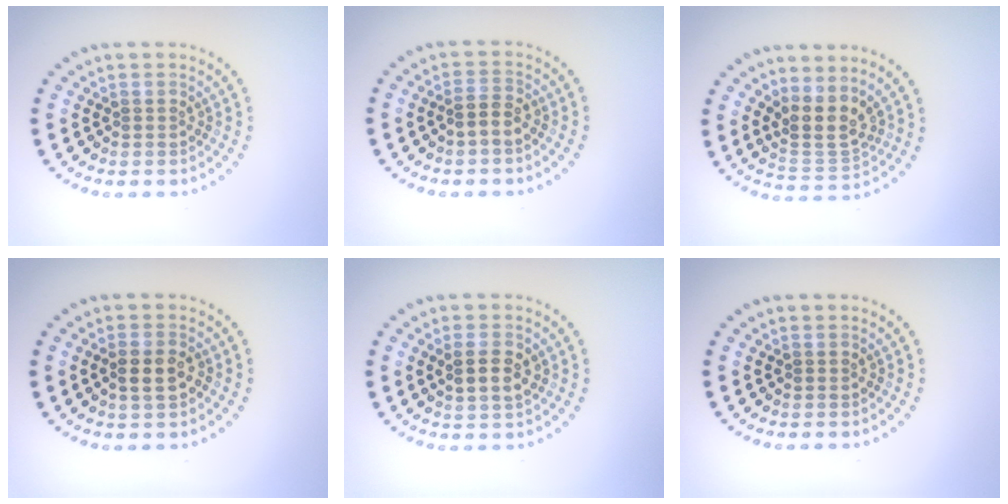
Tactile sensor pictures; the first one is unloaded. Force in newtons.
{"total": 1.8, "press": 1.7, "slide": 0.7}
{"total": 3.2, "press": 2.4, "slide": 2.1}
{"total": 2.4, "press": 2.4, "slide": 0.4}
{"total": 2.7, "press": 2.6, "slide": 0.6}
{"total": 0.0}